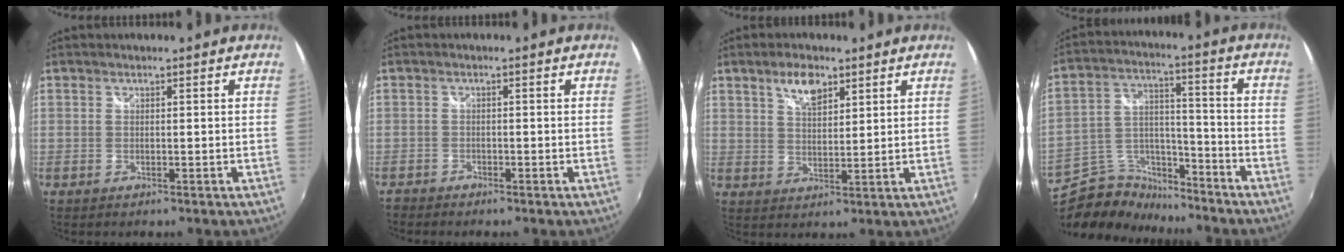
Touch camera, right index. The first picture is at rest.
{"total": 1.8, "force": [-1.7, 0.6, 0.0], "torque": [-0.008, -0.003, -0.034]}
{"total": 5.7, "force": [3.6, 2.5, 3.7], "torque": [-0.062, 0.008, 0.066]}
{"total": 14.1, "force": [-11.5, 6.7, 4.7], "torque": [-0.118, 0.032, -0.197]}